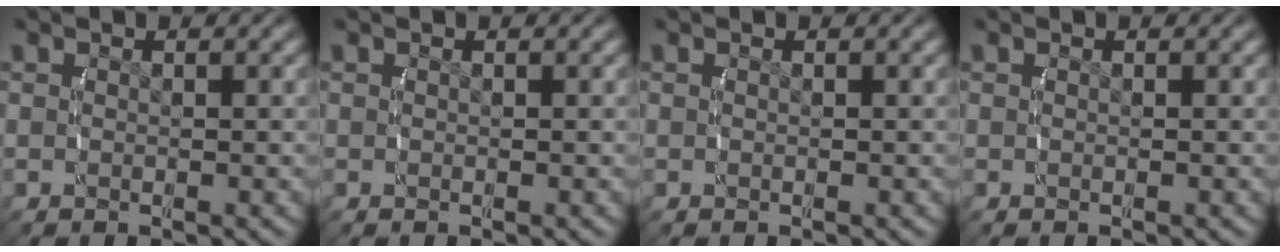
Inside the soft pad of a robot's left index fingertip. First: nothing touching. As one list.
[{"total": 0.0}, {"total": 0.0}, {"total": 0.0}]